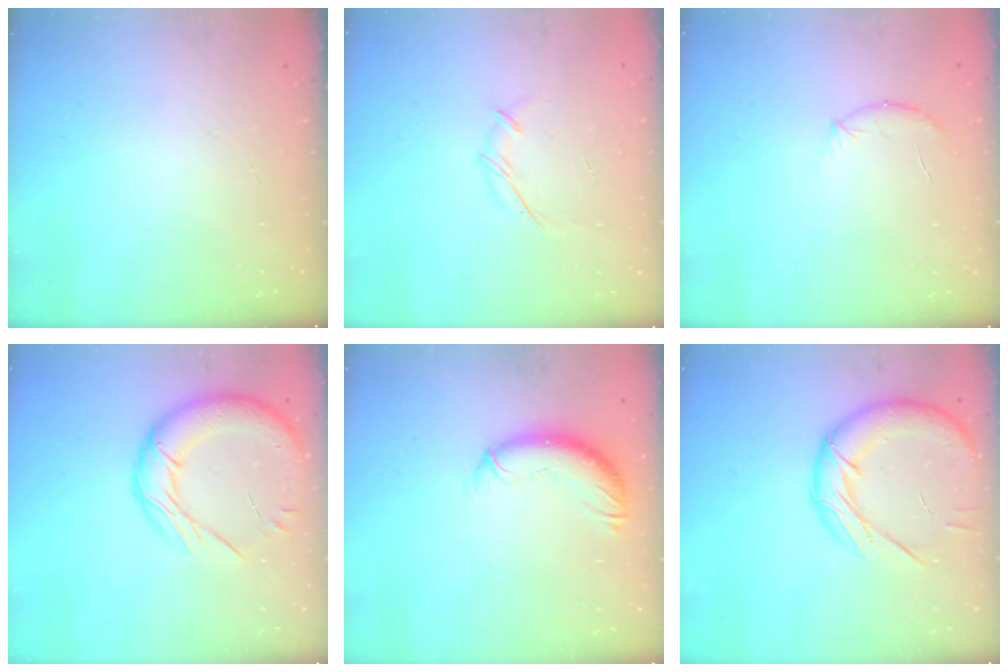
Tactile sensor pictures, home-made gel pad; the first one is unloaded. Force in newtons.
{"total": 3.8, "press": 3.7, "slide": 0.7}
{"total": 8.3, "press": 8.1, "slide": 1.7}
{"total": 16.6, "press": 16.4, "slide": 2.3}
{"total": 10.3, "press": 10.2, "slide": 1.4}
{"total": 18.4, "press": 18.2, "slide": 2.8}